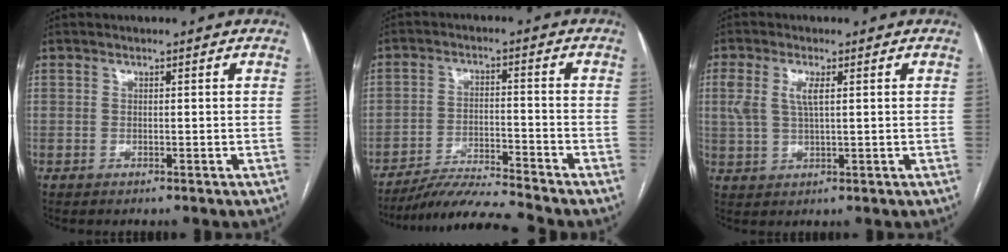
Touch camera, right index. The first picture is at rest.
{"total": 7.6, "force": [-7.2, -1.8, 1.6], "torque": [-0.025, -0.013, -0.135]}
{"total": 4.6, "force": [1.4, 1.5, 4.1], "torque": [-0.098, 0.011, 0.033]}